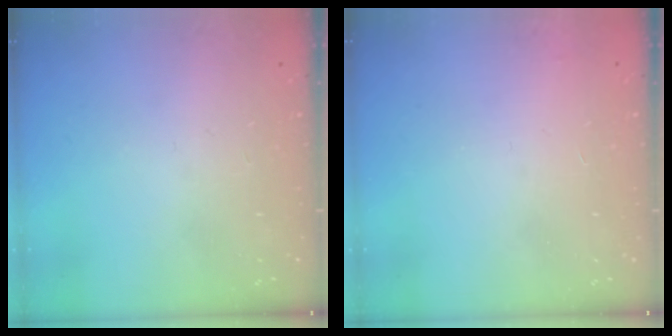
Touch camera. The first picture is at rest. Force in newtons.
{"total": 3.4, "press": 3.4, "slide": 0.1}